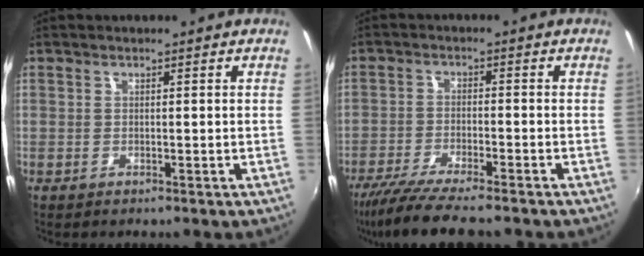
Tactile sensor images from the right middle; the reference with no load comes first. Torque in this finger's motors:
{"motor_torque": [1.07, -1.07, 0.20, 0.06]}